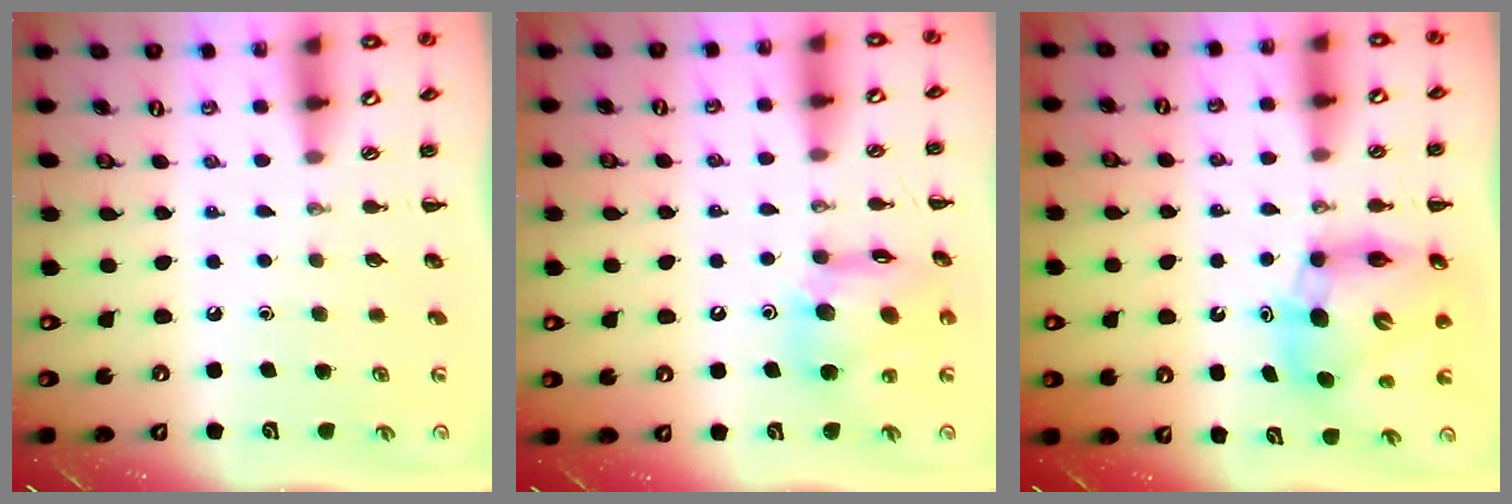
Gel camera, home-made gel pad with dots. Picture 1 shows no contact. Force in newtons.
{"total": 13.5, "press": 13.1, "slide": 3.4}
{"total": 10.4, "press": 9.9, "slide": 3.2}